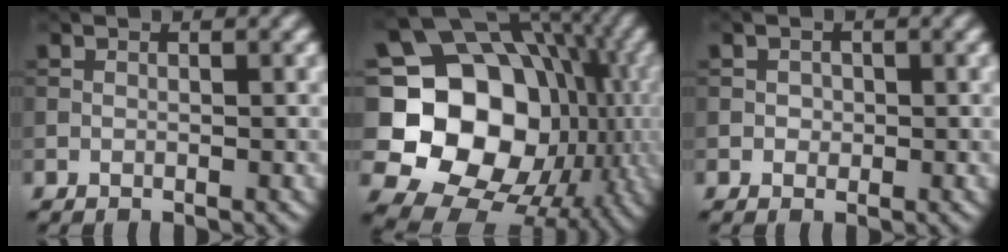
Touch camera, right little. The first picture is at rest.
{"total": 17.2, "force": [-1.6, 13.9, 10.0], "torque": [-0.179, -0.018, -0.039]}
{"total": 0.7, "force": [-0.2, 0.6, 0.2], "torque": [-0.006, -0.003, -0.004]}